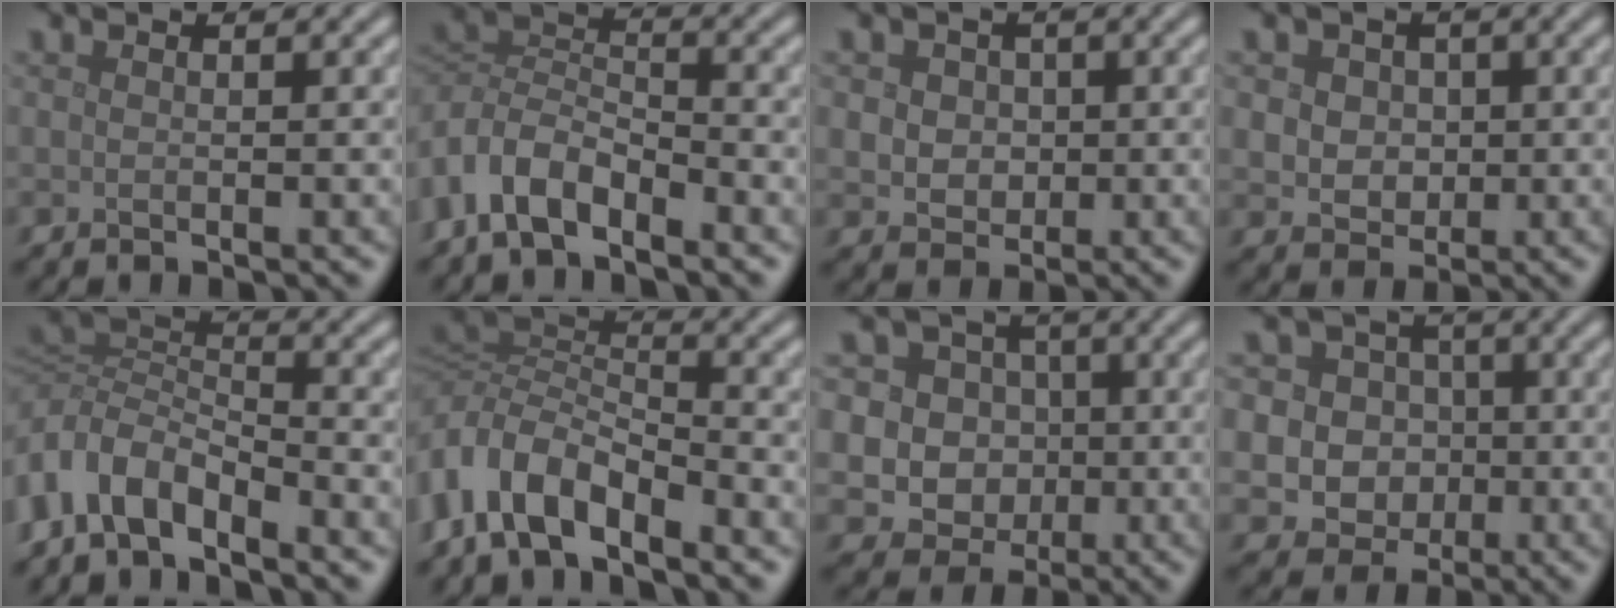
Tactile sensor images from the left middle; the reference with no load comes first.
{"total": 5.5, "force": [-3.2, 2.9, 3.4], "torque": [-0.063, 0.002, -0.075]}
{"total": 4.3, "force": [1.1, 3.7, 2.1], "torque": [-0.037, 0.015, 0.009]}
{"total": 4.9, "force": [1.3, 4.1, 2.4], "torque": [-0.044, 0.016, 0.013]}
{"total": 5.6, "force": [-3.2, 3.0, 3.5], "torque": [-0.068, 0.001, -0.076]}
{"total": 6.1, "force": [-3.5, 2.8, 4.2], "torque": [-0.080, 0.003, -0.082]}
{"total": 10.3, "force": [1.5, 9.5, 3.6], "torque": [-0.085, 0.034, 0.002]}
{"total": 8.6, "force": [0.8, 7.9, 3.4], "torque": [-0.067, 0.028, -0.014]}